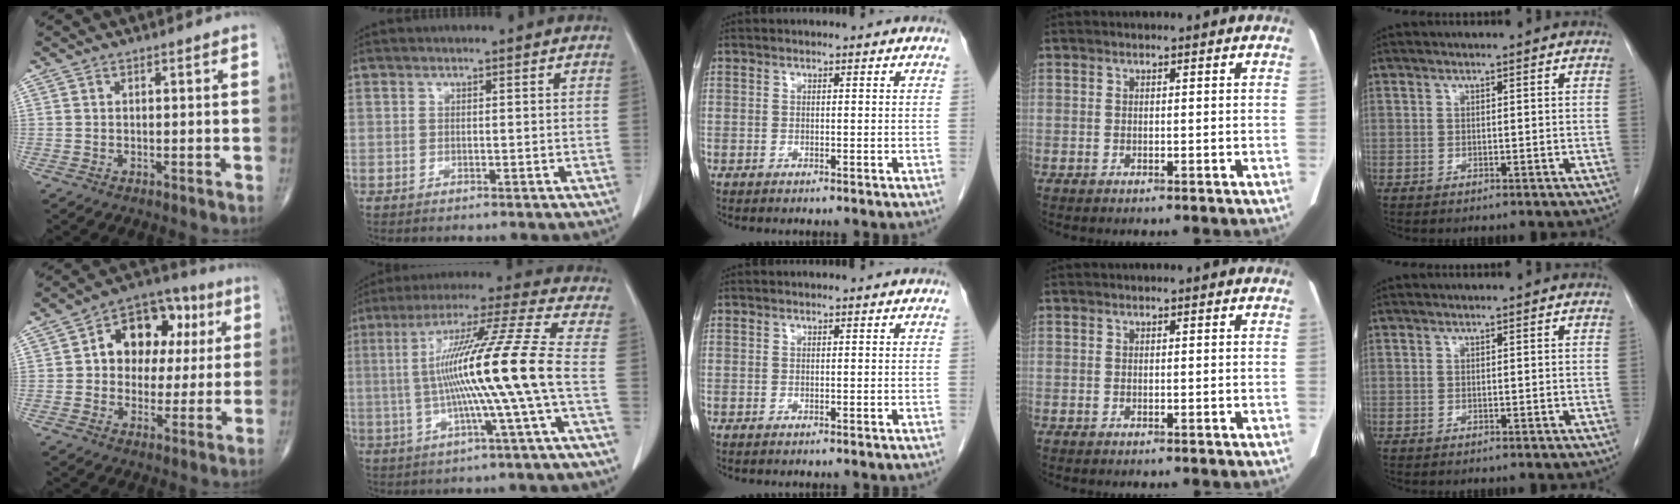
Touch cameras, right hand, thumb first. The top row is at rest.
{"thumb": {"total": 15.0, "force": [3.4, 10.8, 9.8], "torque": [-0.085, 0.017, 0.043]}, "index": {"total": 15.8, "force": [-1.5, -2.4, 15.5], "torque": [-0.272, 0.006, -0.035]}}